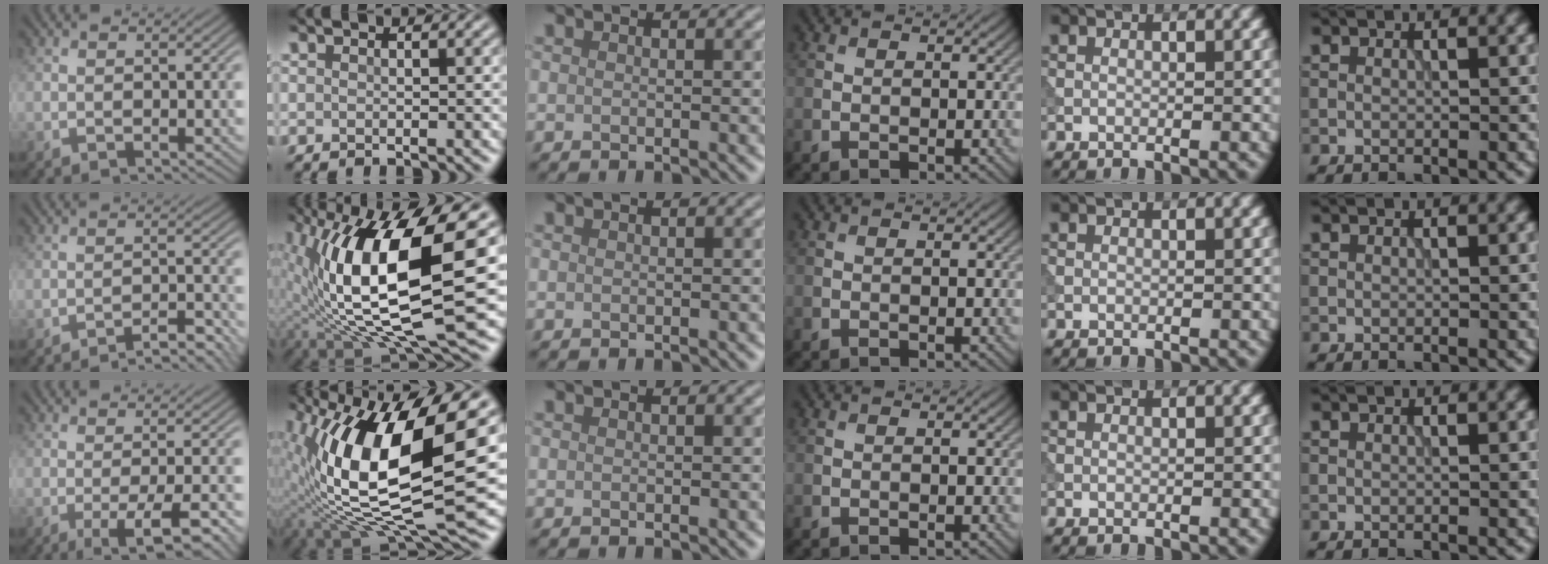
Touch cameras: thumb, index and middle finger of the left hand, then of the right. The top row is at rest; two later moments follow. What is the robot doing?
{"motion": "extract", "object": "tissue"}